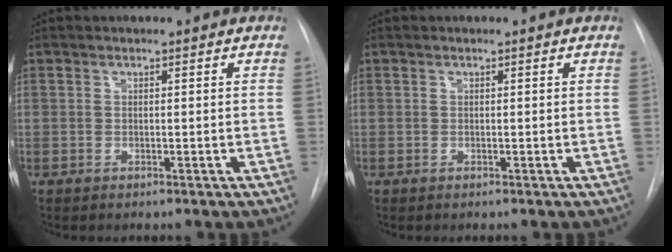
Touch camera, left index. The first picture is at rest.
{"total": 0.0}